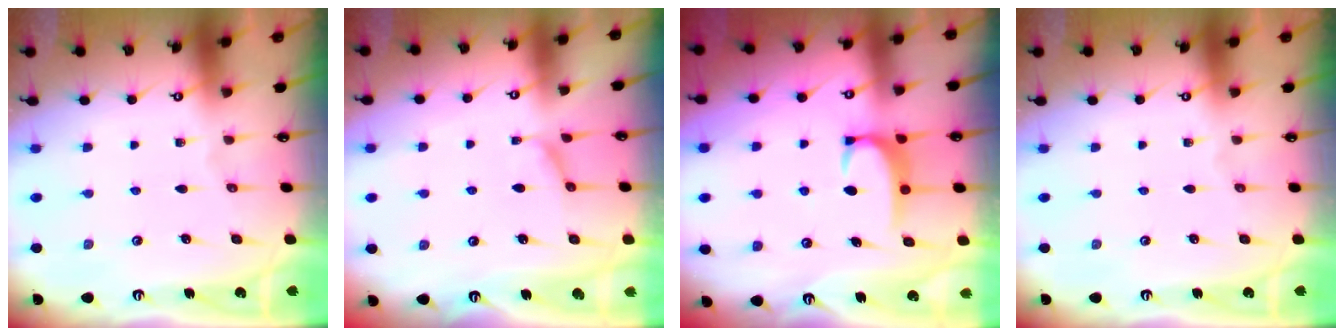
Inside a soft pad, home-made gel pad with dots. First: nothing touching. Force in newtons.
{"total": 1.2, "press": 0.8, "slide": 0.8}
{"total": 2.6, "press": 2.6, "slide": 0.4}
{"total": 0.0}